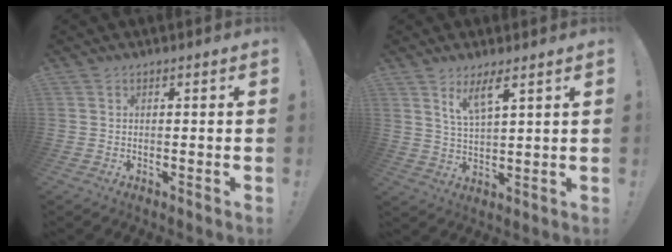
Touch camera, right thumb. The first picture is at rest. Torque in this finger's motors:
{"motor_torque": [0.16, 0.16, 0.23, 0.21, 0.05]}